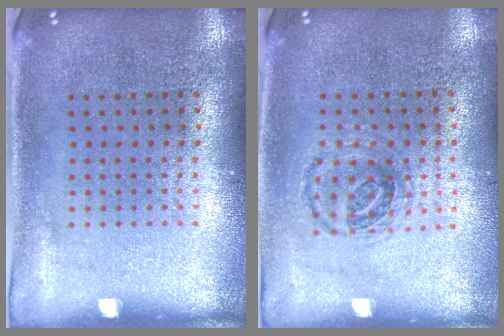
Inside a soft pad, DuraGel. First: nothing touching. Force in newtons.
{"total": 0.9, "press": 0.9, "slide": 0.3}